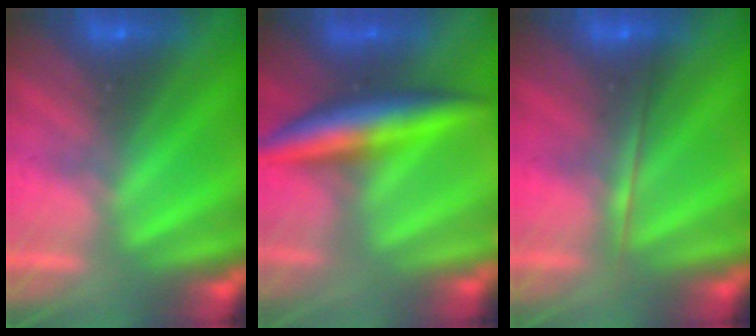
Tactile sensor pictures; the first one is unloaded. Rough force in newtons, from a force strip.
{"total": 12.7}
{"total": 1.8}